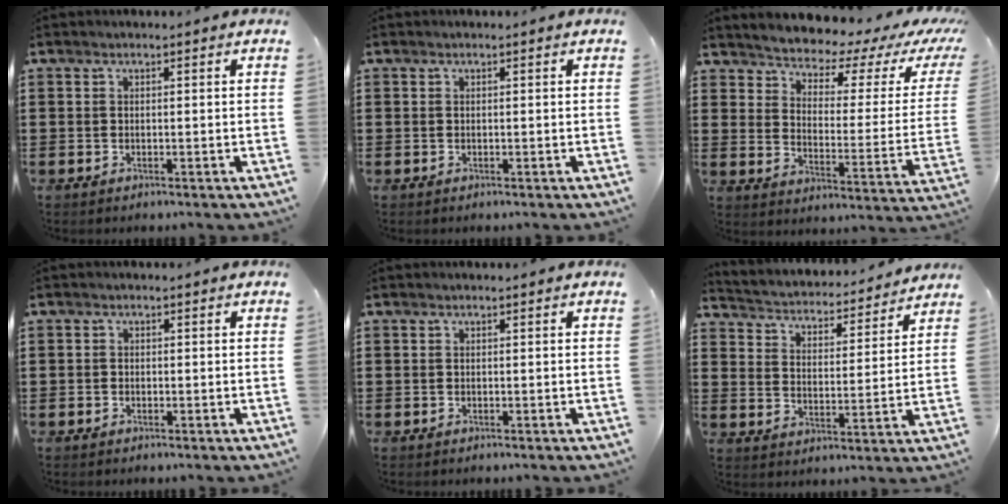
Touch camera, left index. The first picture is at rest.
{"total": 0.0}
{"total": 3.9, "force": [3.8, 0.6, 0.7], "torque": [-0.042, -0.039, 0.058]}
{"total": 0.7, "force": [-0.4, 0.5, 0.1], "torque": [-0.003, 0.001, -0.010]}
{"total": 0.0}
{"total": 2.9, "force": [2.8, 0.3, 0.0], "torque": [-0.022, -0.033, 0.039]}